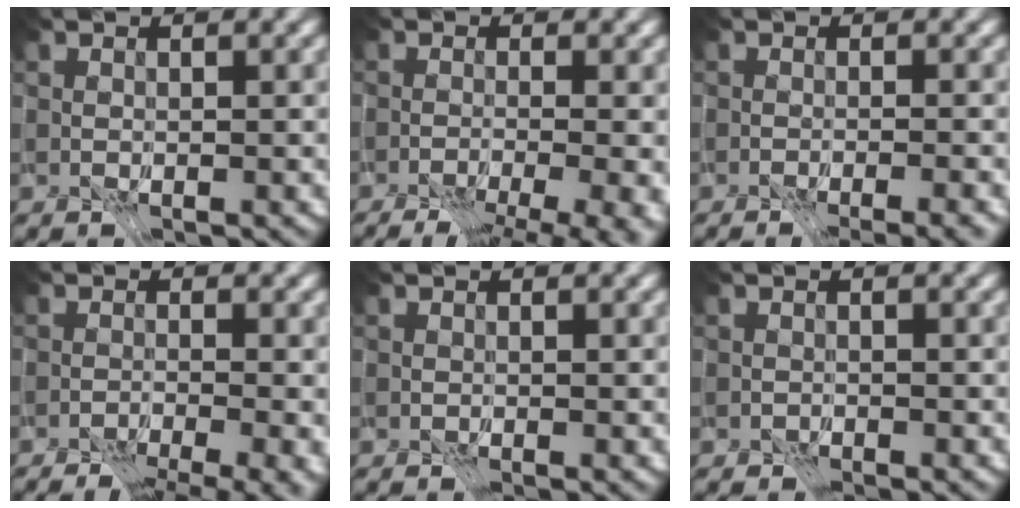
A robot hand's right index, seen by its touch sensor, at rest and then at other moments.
{"total": 10.9, "force": [-6.7, 3.7, 7.8], "torque": [-0.105, -0.015, -0.062]}
{"total": 4.2, "force": [-3.3, 1.0, 2.5], "torque": [-0.015, -0.011, -0.052]}
{"total": 7.5, "force": [-5.1, 2.0, 5.0], "torque": [-0.057, -0.021, -0.045]}
{"total": 1.2, "force": [-0.7, -0.8, -0.6], "torque": [0.016, -0.004, -0.013]}
{"total": 1.7, "force": [-1.5, -0.4, -0.5], "torque": [0.027, -0.010, -0.041]}